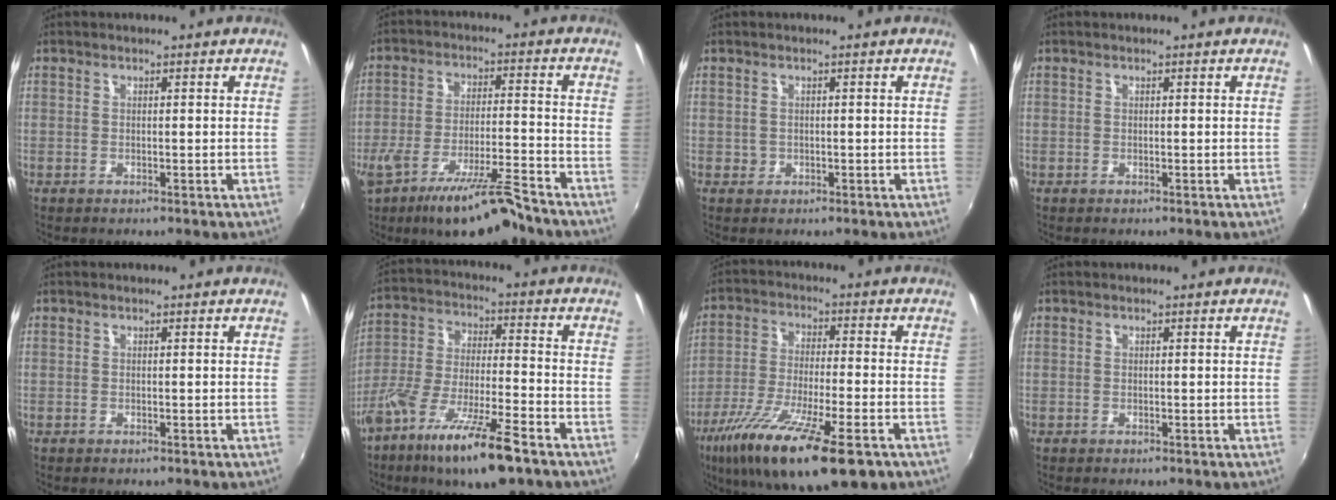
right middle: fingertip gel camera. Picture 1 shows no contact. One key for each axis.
{"total": 12.8, "fx": -9.6, "fy": 1.8, "fz": 8.2, "tx": -0.161, "ty": -0.027, "tz": -0.163}
{"total": 1.1, "fx": -0.1, "fy": 1.0, "fz": 0.2, "tx": 0.000, "ty": -0.002, "tz": -0.001}
{"total": 0.0}
{"total": 0.0}
{"total": 16.0, "fx": -10.2, "fy": 2.9, "fz": 12.1, "tx": -0.237, "ty": -0.041, "tz": -0.187}
{"total": 20.2, "fx": -11.7, "fy": 4.5, "fz": 15.8, "tx": -0.299, "ty": -0.062, "tz": -0.206}
{"total": 0.0}